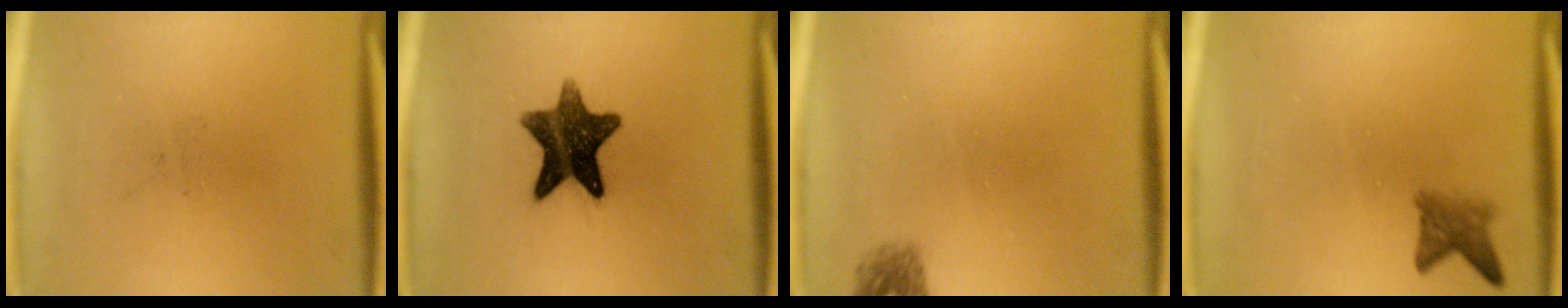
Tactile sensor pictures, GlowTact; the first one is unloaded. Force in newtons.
{"total": 11.9}
{"total": 1.6}
{"total": 2.5}